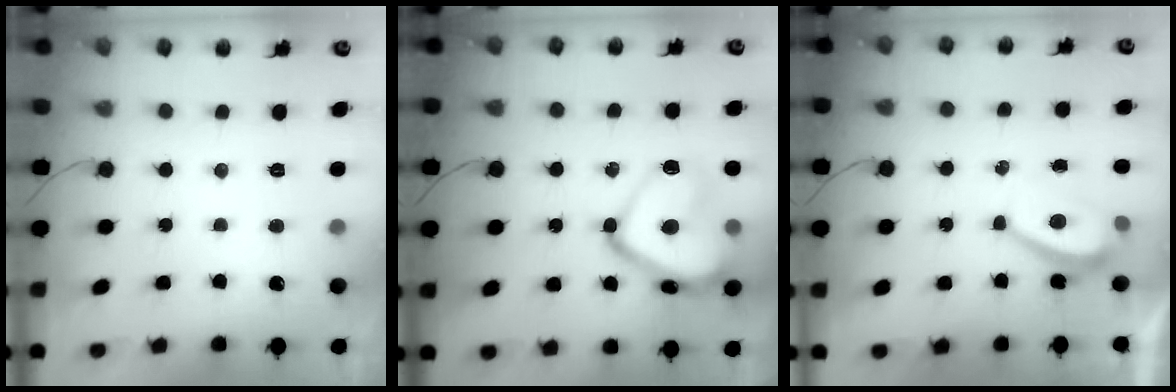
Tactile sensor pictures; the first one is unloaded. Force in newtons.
{"total": 19.2, "press": 19.1, "slide": 1.5}
{"total": 2.8, "press": 2.8, "slide": 0.6}